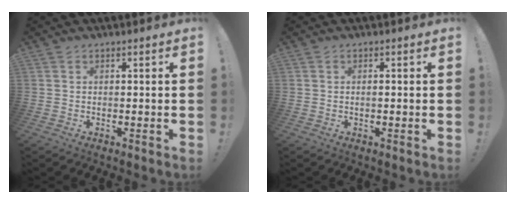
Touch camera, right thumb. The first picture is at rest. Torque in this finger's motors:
{"motor_torque": [-0.03, -0.25, 0.18, 0.03, -0.03]}